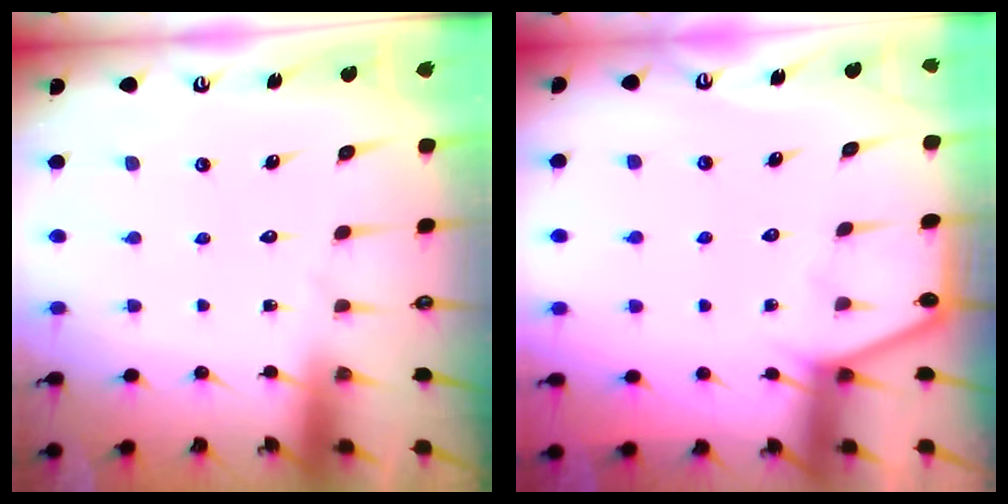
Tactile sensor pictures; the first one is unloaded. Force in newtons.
{"total": 2.6, "press": 2.6, "slide": 0.3}